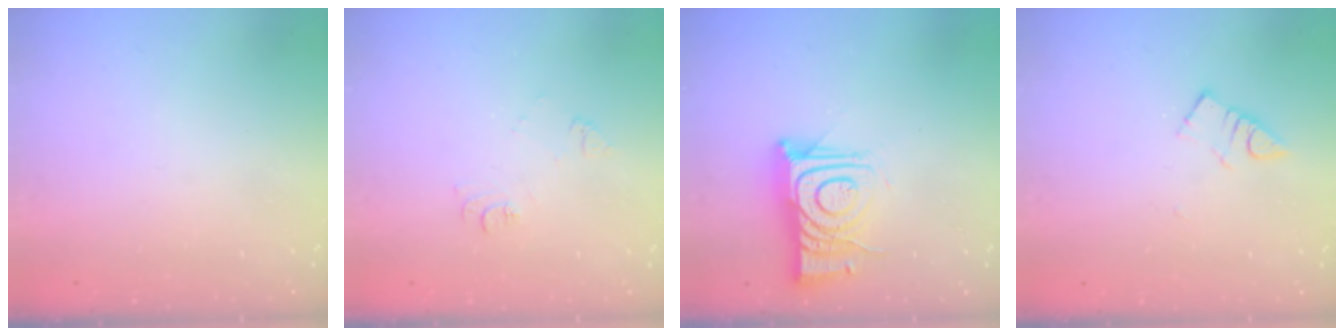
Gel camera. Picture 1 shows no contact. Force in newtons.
{"total": 6.4, "press": 6.4, "slide": 0.7}
{"total": 12.7, "press": 12.7, "slide": 0.6}
{"total": 4.2, "press": 4.2, "slide": 0.6}